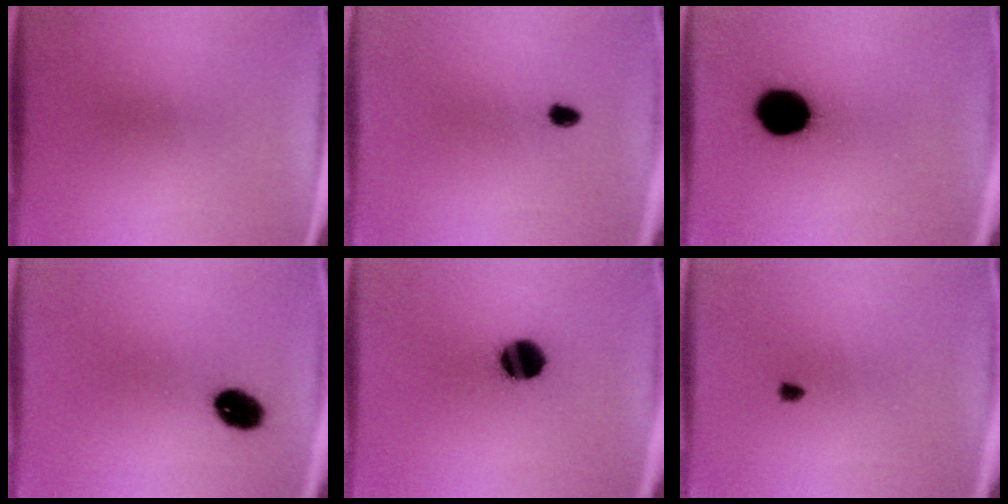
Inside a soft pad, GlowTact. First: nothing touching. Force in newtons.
{"total": 1.4}
{"total": 14.5}
{"total": 6.9}
{"total": 10.5}
{"total": 0.6}